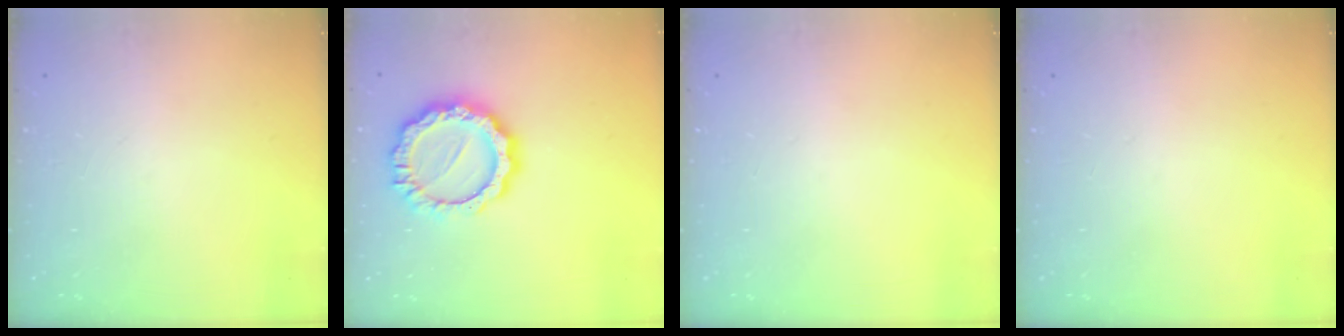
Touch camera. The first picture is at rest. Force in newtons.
{"total": 14.2, "press": 14.1, "slide": 1.1}
{"total": 0.0}
{"total": 0.0}